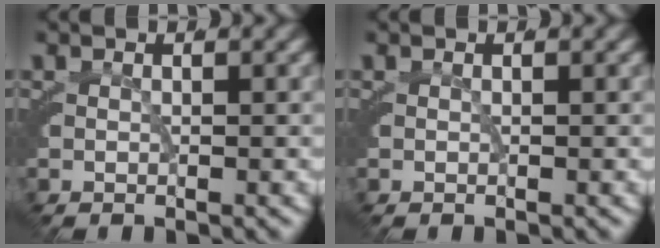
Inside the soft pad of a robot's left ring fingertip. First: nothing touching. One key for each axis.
{"total": 0.0}